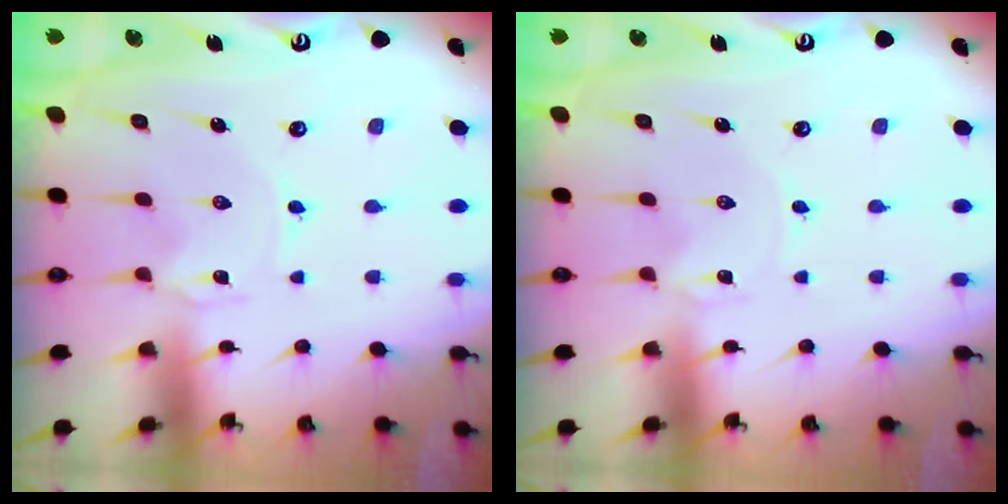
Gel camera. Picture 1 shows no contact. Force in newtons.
{"total": 0.0}